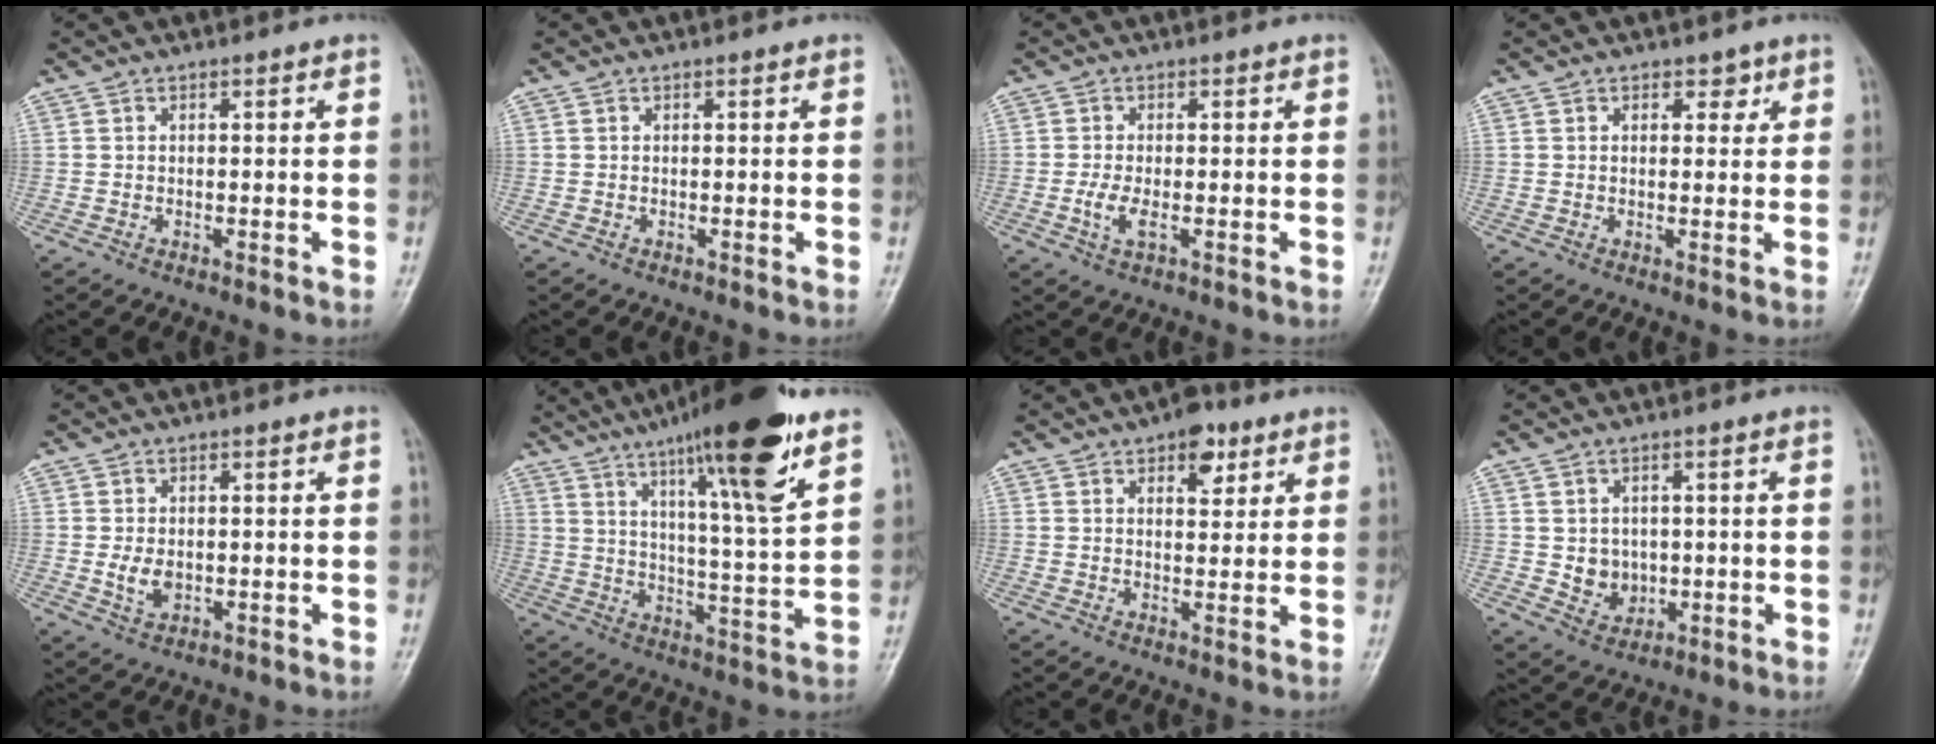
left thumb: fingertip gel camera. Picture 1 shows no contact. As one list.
[{"total": 0.0}, {"total": 3.2, "force": [-0.7, 1.3, 2.9], "torque": [-0.068, -0.003, -0.017]}, {"total": 2.4, "force": [1.4, 1.7, 1.1], "torque": [0.007, -0.005, 0.016]}, {"total": 3.8, "force": [-0.3, 2.5, 2.8], "torque": [-0.048, -0.005, -0.002]}, {"total": 20.3, "force": [12.4, 2.4, 15.9], "torque": [-0.230, -0.052, 0.194]}, {"total": 6.4, "force": [3.5, 3.4, 4.1], "torque": [-0.030, -0.013, 0.045]}, {"total": 5.4, "force": [0.1, 4.7, 2.7], "torque": [-0.018, -0.003, 0.014]}]